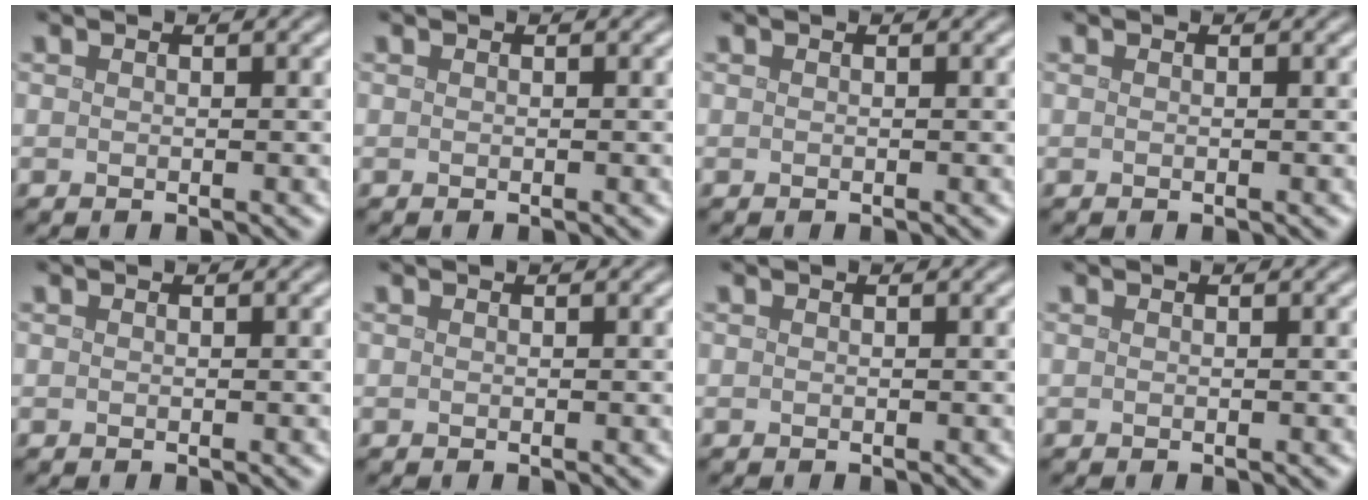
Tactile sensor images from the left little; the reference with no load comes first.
{"total": 0.0}
{"total": 0.0}
{"total": 0.0}
{"total": 0.0}
{"total": 0.0}
{"total": 0.0}
{"total": 0.0}